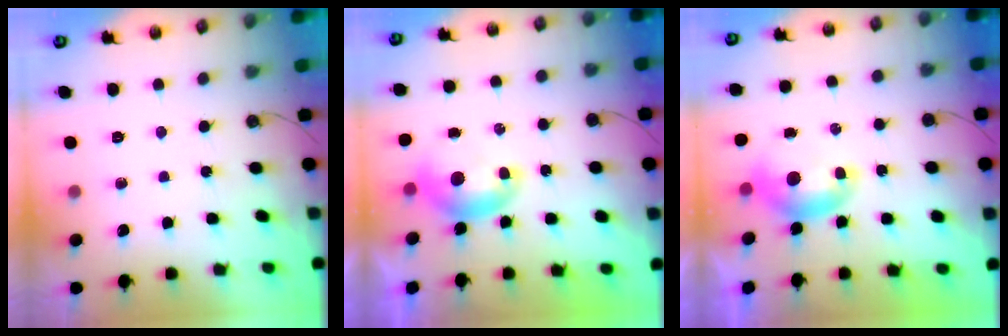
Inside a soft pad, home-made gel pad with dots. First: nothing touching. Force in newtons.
{"total": 0.0}
{"total": 0.0}